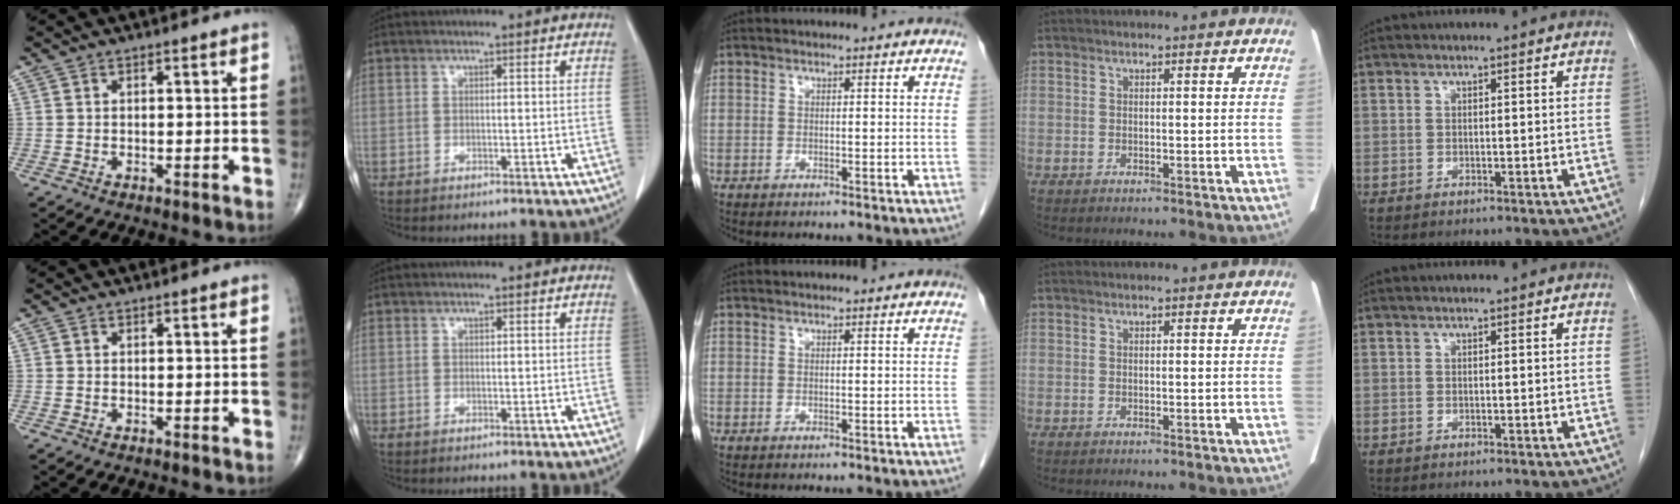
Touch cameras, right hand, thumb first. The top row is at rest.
{}